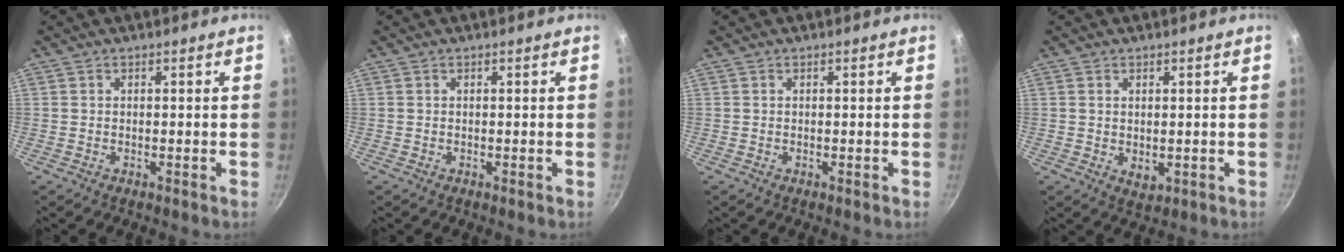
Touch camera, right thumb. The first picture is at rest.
{"total": 0.0}
{"total": 0.0}
{"total": 2.5, "force": [0.3, 1.7, 1.8], "torque": [-0.027, -0.007, 0.008]}